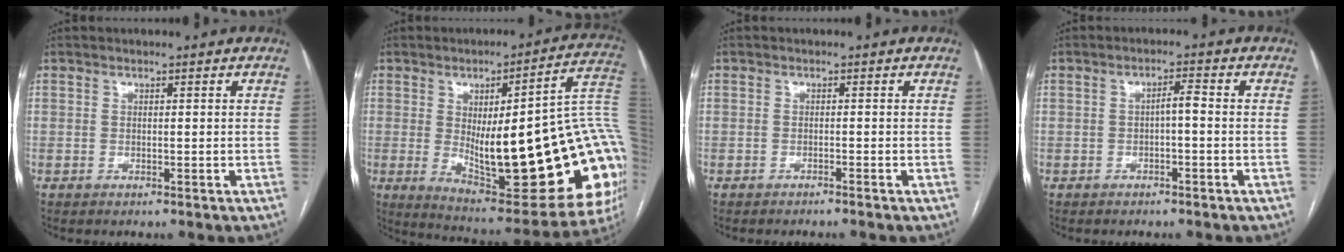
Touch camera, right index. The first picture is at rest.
{"total": 31.8, "force": [-2.6, 7.5, 30.8], "torque": [-0.317, 0.011, -0.020]}
{"total": 1.1, "force": [-1.0, -0.3, 0.3], "torque": [-0.006, 0.002, -0.015]}
{"total": 2.1, "force": [-0.4, 0.4, 2.0], "torque": [-0.031, 0.007, -0.008]}